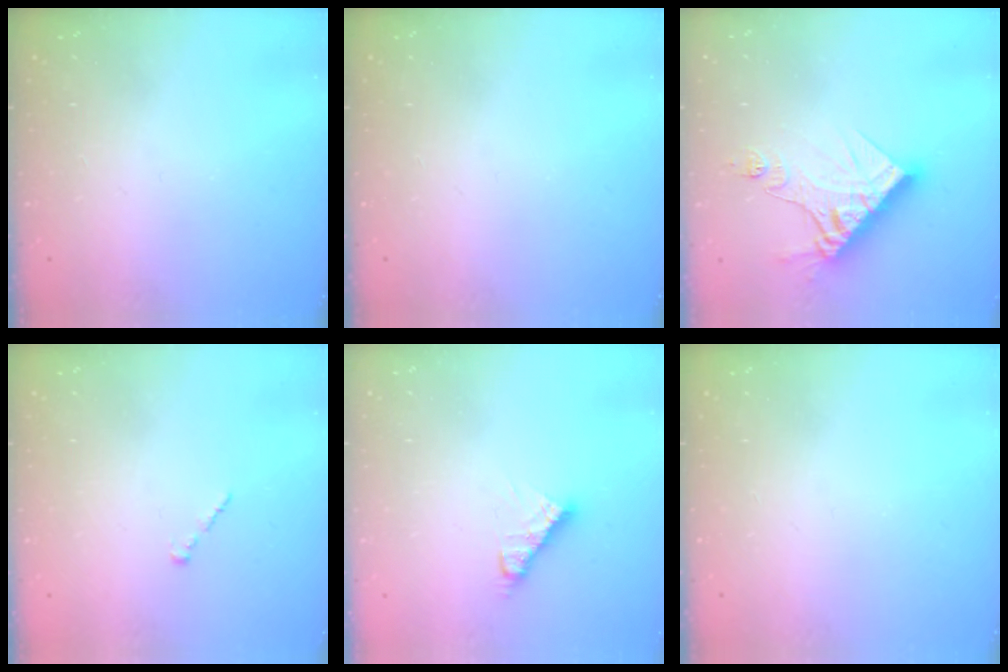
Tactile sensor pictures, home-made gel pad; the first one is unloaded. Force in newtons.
{"total": 0.0}
{"total": 14.0, "press": 13.9, "slide": 1.7}
{"total": 1.0, "press": 0.8, "slide": 0.5}
{"total": 6.6, "press": 6.6, "slide": 0.4}
{"total": 0.0}